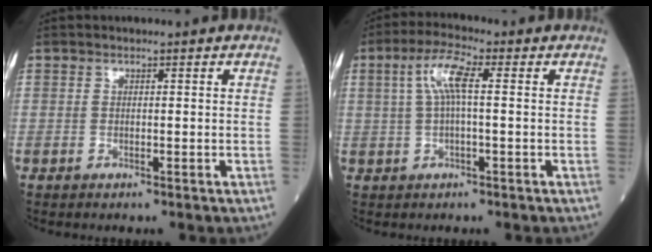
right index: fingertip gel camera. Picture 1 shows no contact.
{"total": 5.7, "force": [1.2, 0.9, 5.5], "torque": [-0.112, 0.020, 0.027]}